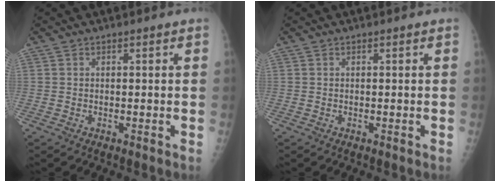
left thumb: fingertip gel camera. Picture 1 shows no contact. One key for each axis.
{"total": 0.0}